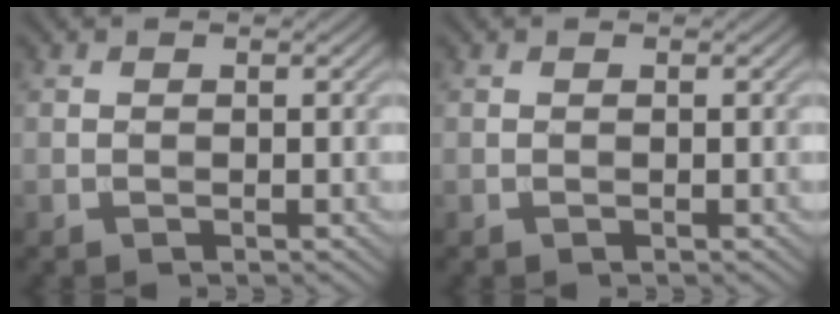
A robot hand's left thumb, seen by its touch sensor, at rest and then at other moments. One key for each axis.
{"total": 0.0}